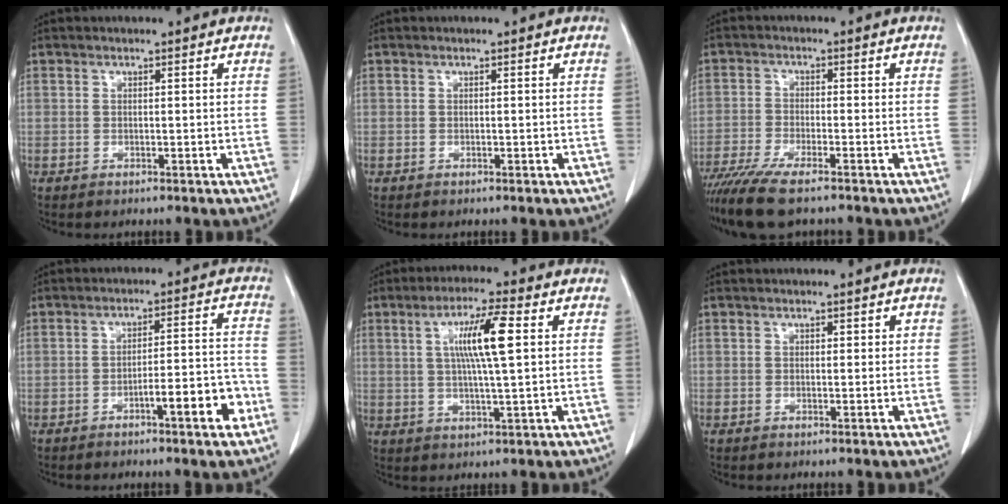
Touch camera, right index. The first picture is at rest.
{"total": 0.0}
{"total": 9.7, "force": [-7.5, 1.4, 5.9], "torque": [-0.103, -0.022, -0.129]}
{"total": 7.7, "force": [-3.9, 0.9, 6.6], "torque": [-0.092, 0.017, -0.053]}
{"total": 8.6, "force": [2.0, 0.3, 8.4], "torque": [-0.154, 0.004, 0.035]}
{"total": 0.7, "force": [0.4, 0.5, 0.3], "torque": [0.003, 0.000, 0.002]}